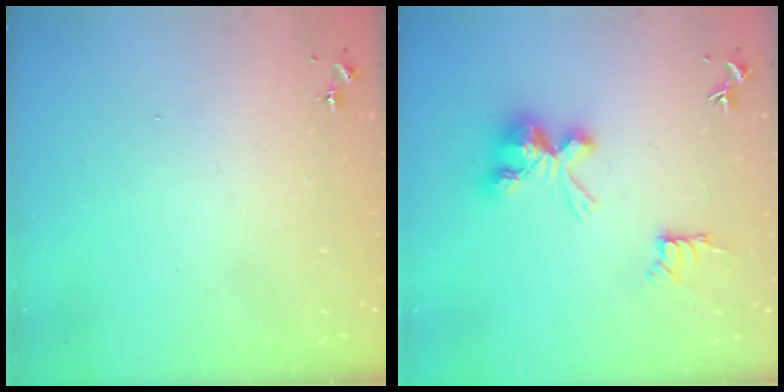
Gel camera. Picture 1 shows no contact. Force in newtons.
{"total": 10.2, "press": 10.2, "slide": 0.1}